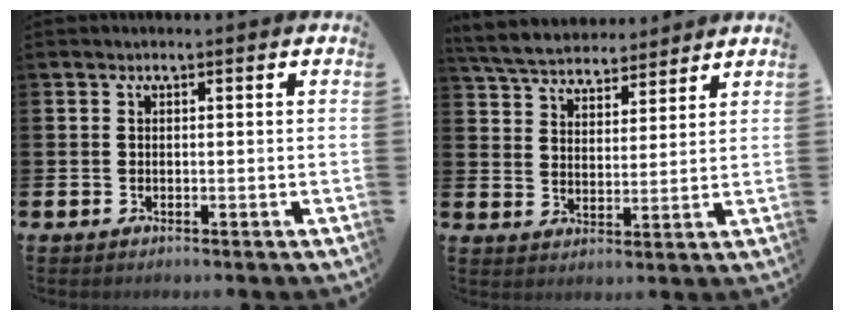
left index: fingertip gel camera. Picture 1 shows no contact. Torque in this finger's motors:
{"motor_torque": [0.54, -1.60, -0.04, 0.18]}